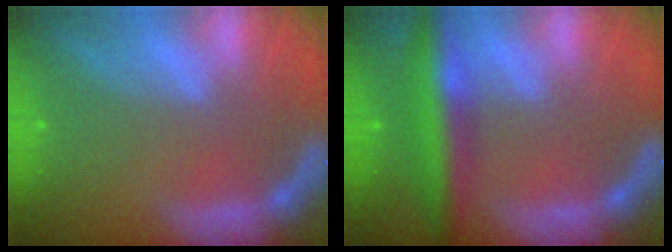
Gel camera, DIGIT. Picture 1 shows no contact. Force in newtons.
{"total": 6.5}